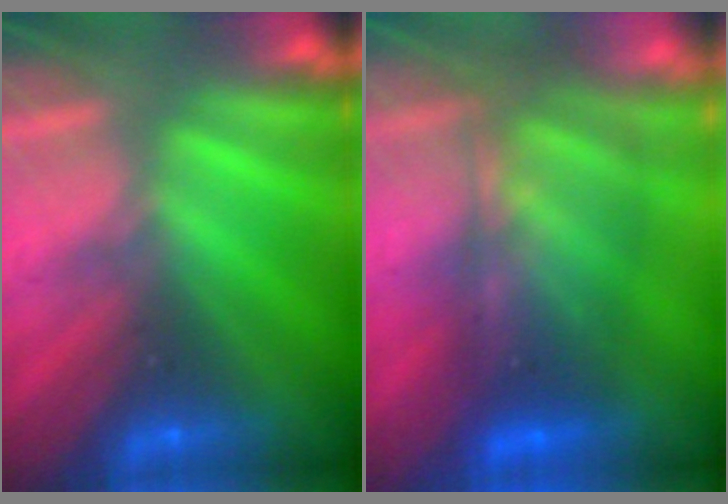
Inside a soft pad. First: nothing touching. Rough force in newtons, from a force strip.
{"total": 5.7}